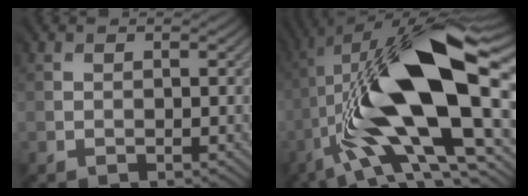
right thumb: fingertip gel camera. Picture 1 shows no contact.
{"total": 18.6, "force": [-0.7, 7.1, 17.1], "torque": [-0.315, 0.013, -0.015]}